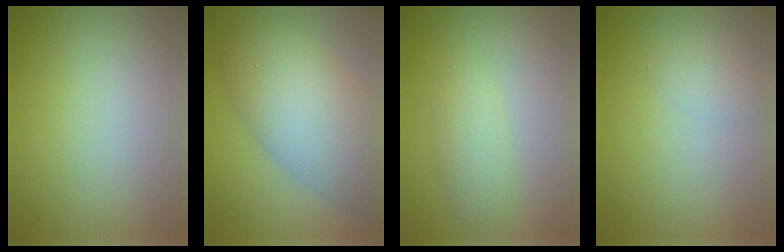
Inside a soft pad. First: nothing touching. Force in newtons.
{"total": 8.0, "press": 8.0, "slide": 0.2}
{"total": 2.0, "press": 2.0, "slide": 0.1}
{"total": 1.0, "press": 1.0, "slide": 0.1}